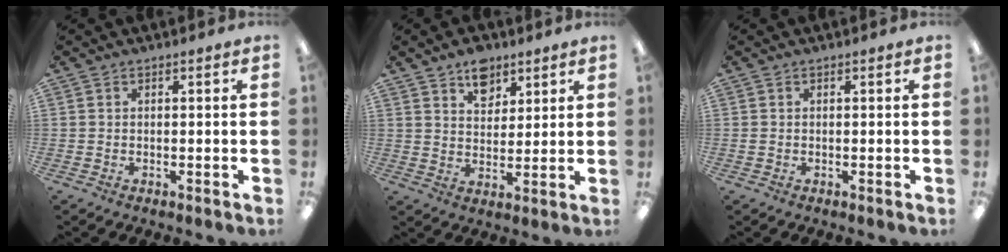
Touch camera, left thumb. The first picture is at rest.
{"total": 7.8, "force": [5.6, 4.8, 2.7], "torque": [-0.026, -0.029, 0.096]}
{"total": 0.5, "force": [0.0, 0.4, 0.3], "torque": [-0.006, 0.003, -0.001]}